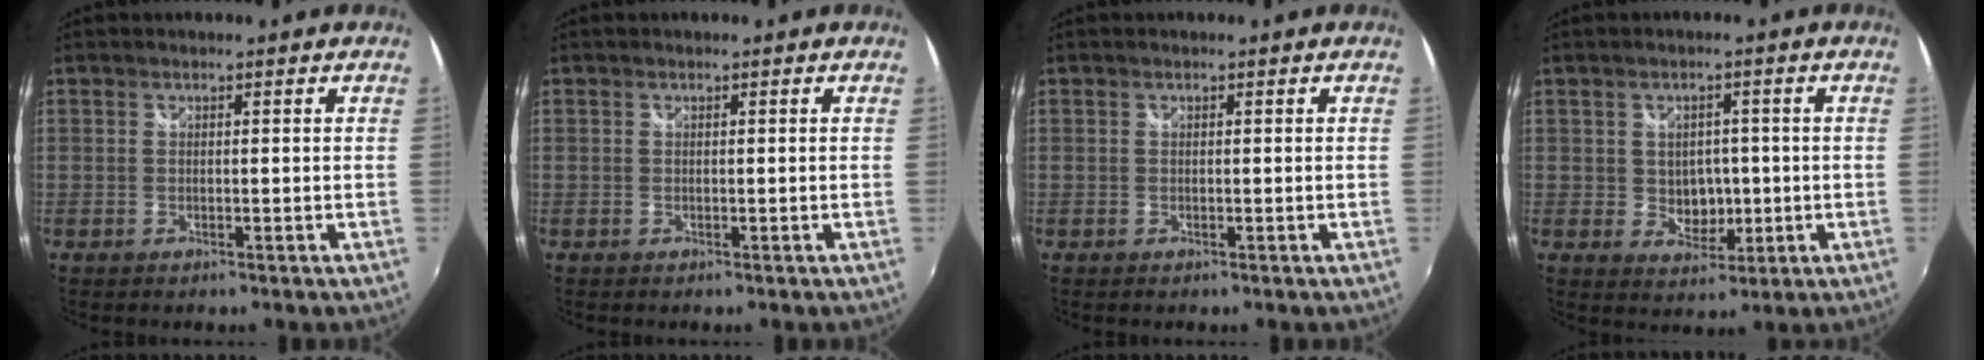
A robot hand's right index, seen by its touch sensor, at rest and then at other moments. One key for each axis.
{"total": 0.0}
{"total": 0.0}
{"total": 4.9, "fx": -0.2, "fy": 4.2, "fz": 2.5, "tx": -0.041, "ty": 0.004, "tz": 0.005}